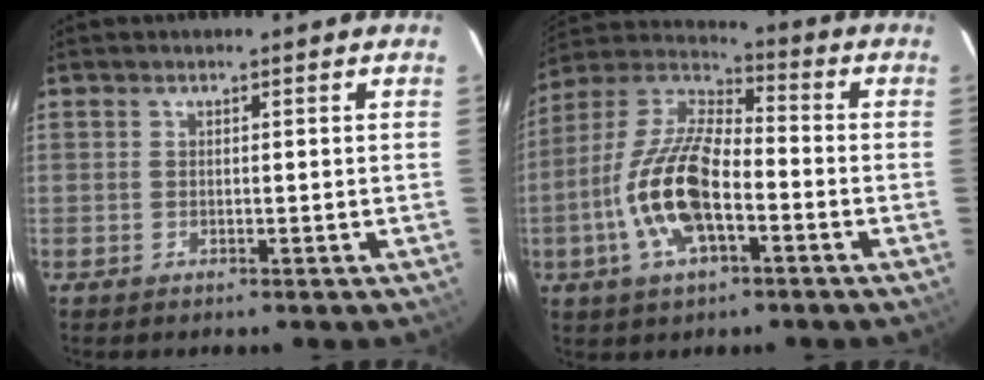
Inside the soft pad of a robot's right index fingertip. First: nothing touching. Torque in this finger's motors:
{"motor_torque": [2.14, 0.00, 0.53, 0.13]}